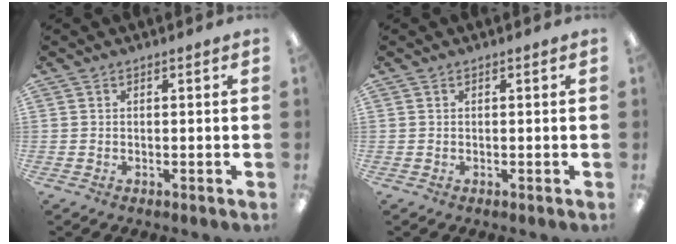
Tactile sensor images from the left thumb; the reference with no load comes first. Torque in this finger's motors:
{"motor_torque": [0.01, 0.03, -0.02, -0.23, 0.00]}